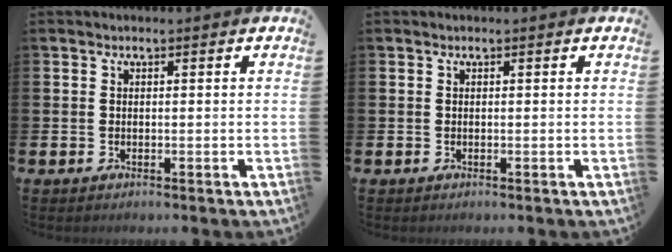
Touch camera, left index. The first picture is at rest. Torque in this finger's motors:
{"motor_torque": [-0.06, 0.06, 0.00, 0.00]}